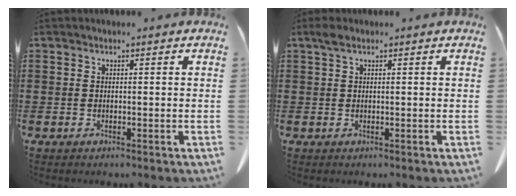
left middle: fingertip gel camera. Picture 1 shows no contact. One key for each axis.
{"total": 1.2, "fx": 0.5, "fy": 0.6, "fz": 1.0, "tx": -0.023, "ty": 0.006, "tz": 0.008}